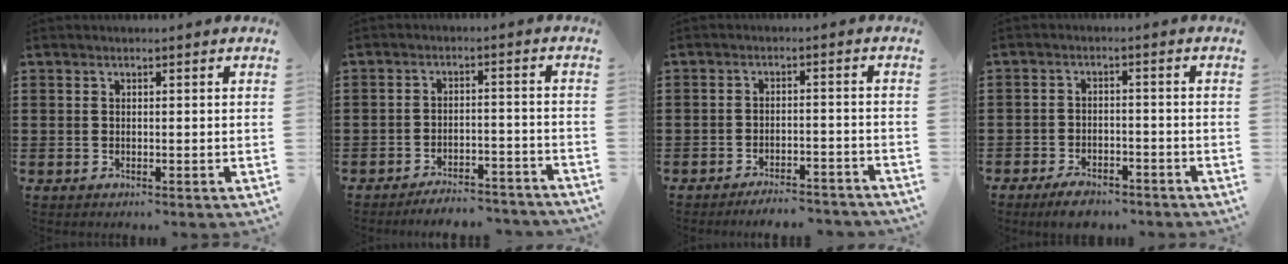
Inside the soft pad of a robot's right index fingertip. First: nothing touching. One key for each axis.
{"total": 4.2, "fx": -4.2, "fy": 0.2, "fz": 0.6, "tx": -0.013, "ty": 0.003, "tz": -0.085}
{"total": 3.5, "fx": -3.4, "fy": 0.1, "fz": 0.6, "tx": -0.013, "ty": 0.002, "tz": -0.070}
{"total": 3.4, "fx": -3.2, "fy": 0.9, "fz": 0.9, "tx": -0.017, "ty": 0.011, "tz": -0.062}